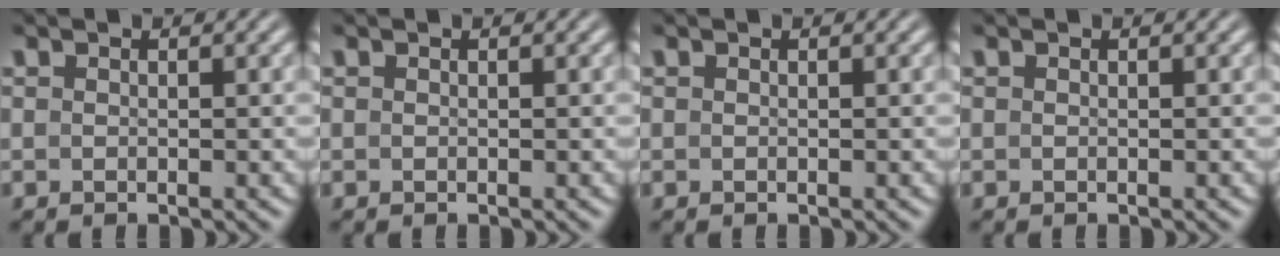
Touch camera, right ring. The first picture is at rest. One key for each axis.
{"total": 0.0}
{"total": 0.0}
{"total": 0.0}